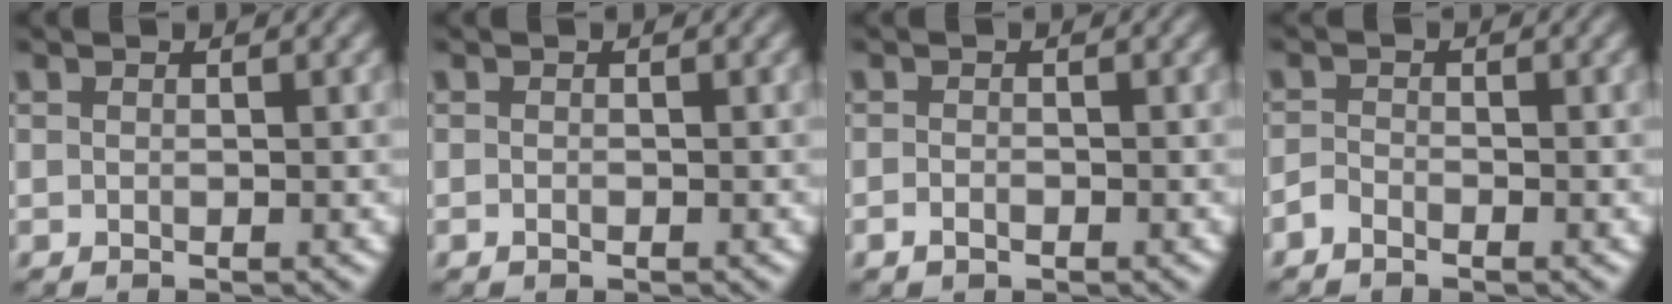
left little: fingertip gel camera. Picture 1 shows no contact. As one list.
[{"total": 0.5, "force": [-0.3, 0.3, 0.3], "torque": [-0.005, -0.001, -0.006]}, {"total": 1.1, "force": [-0.7, 0.6, 0.6], "torque": [-0.011, 0.002, -0.016]}, {"total": 1.2, "force": [-1.0, 0.5, 0.4], "torque": [-0.007, 0.007, -0.022]}]